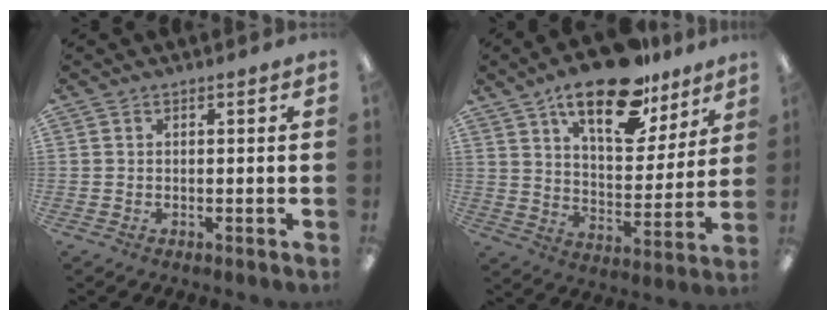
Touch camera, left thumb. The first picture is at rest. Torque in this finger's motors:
{"motor_torque": [0.41, 0.55, 1.44, -1.33, 0.12]}